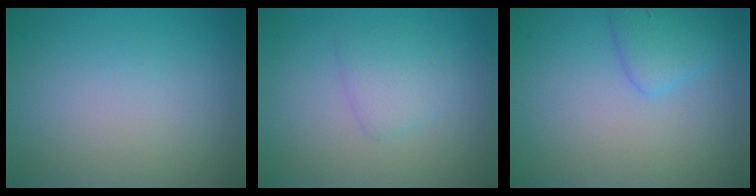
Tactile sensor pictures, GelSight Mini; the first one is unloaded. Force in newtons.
{"total": 1.9, "press": 1.9, "slide": 0.1}
{"total": 2.2, "press": 2.2, "slide": 0.1}